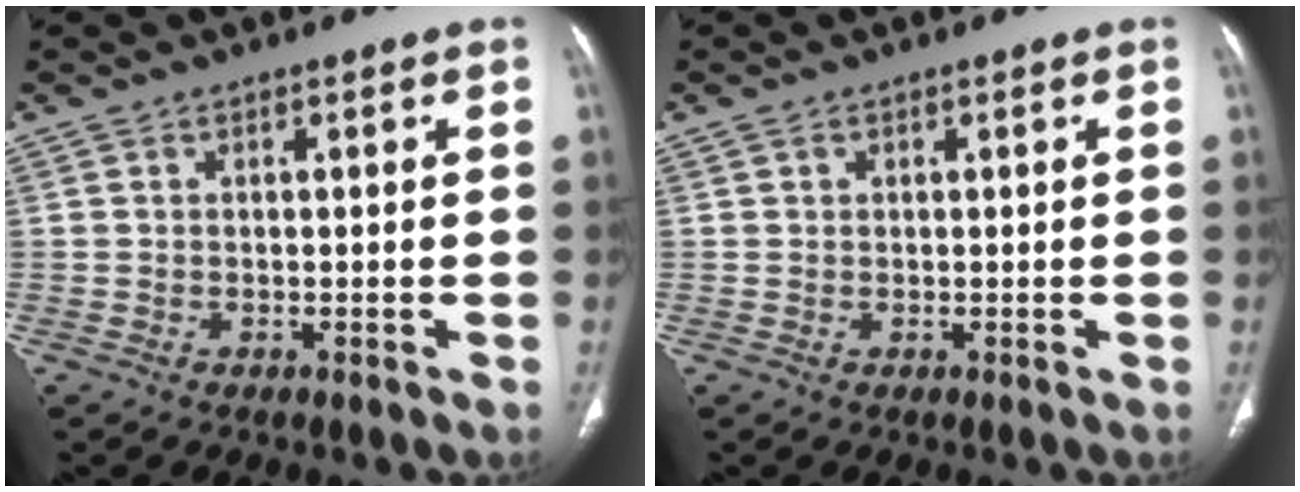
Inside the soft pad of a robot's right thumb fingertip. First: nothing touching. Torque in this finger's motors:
{"motor_torque": [-0.02, -0.62, -0.25, 0.08, 0.04]}